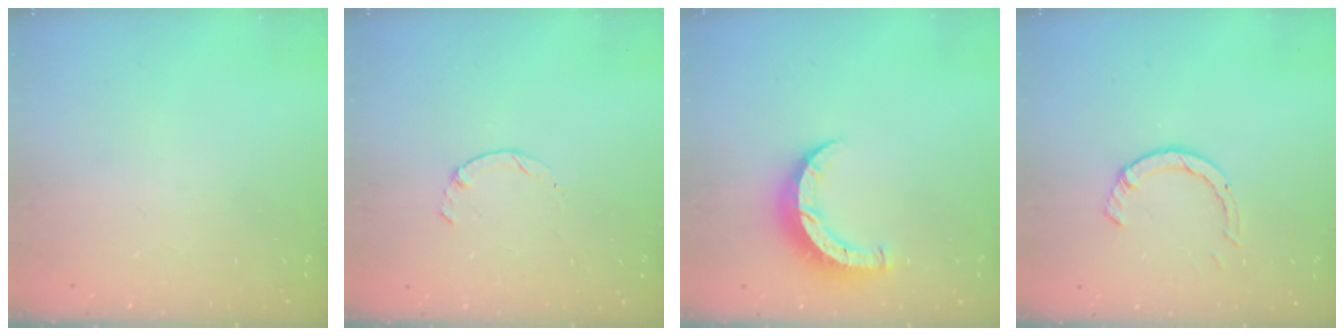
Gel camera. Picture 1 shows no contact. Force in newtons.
{"total": 1.3, "press": 1.2, "slide": 0.4}
{"total": 7.7, "press": 7.7, "slide": 0.5}
{"total": 4.2, "press": 4.1, "slide": 0.4}